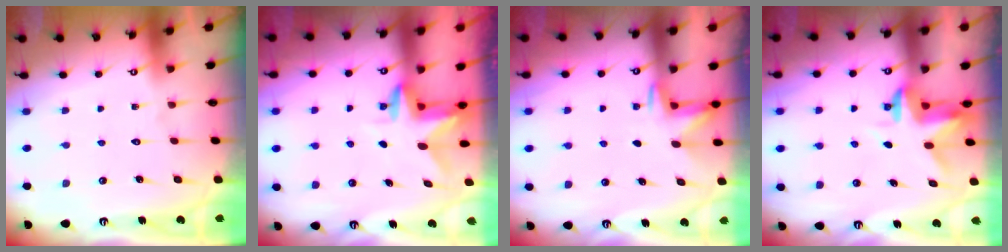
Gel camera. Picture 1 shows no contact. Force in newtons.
{"total": 3.1, "press": 3.1, "slide": 0.2}
{"total": 2.5, "press": 2.4, "slide": 0.7}
{"total": 3.2, "press": 3.2, "slide": 0.3}